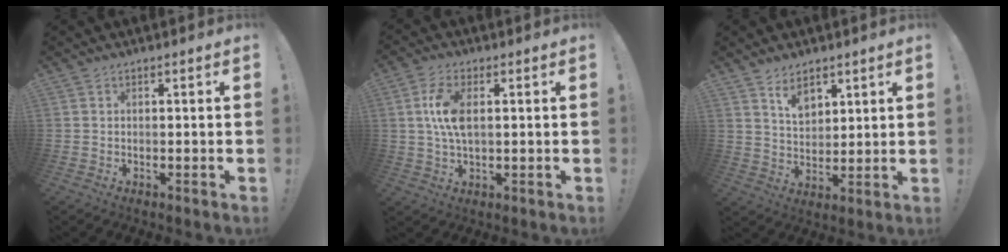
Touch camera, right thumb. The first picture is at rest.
{"total": 9.0, "force": [1.3, 4.4, 7.8], "torque": [-0.148, -0.005, 0.019]}
{"total": 7.4, "force": [5.3, 4.3, 2.8], "torque": [-0.038, -0.035, 0.097]}